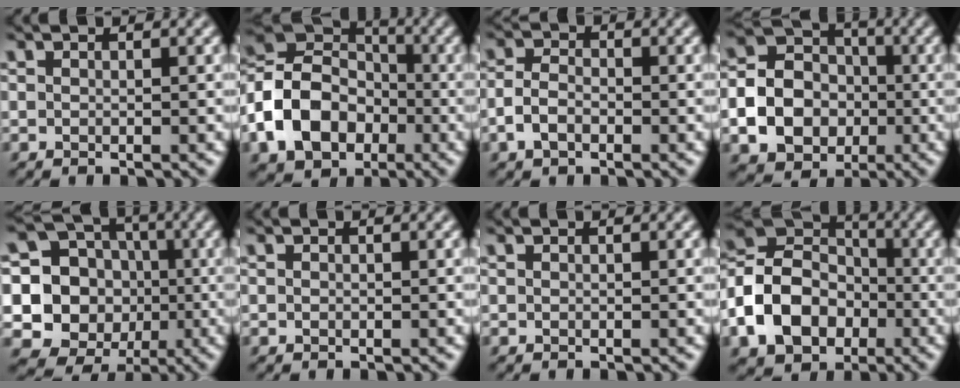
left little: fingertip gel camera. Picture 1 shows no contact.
{"total": 10.3, "force": [-3.4, 7.7, 5.9], "torque": [-0.119, -0.001, -0.077]}
{"total": 2.3, "force": [-1.3, 1.4, 1.4], "torque": [-0.034, 0.004, -0.029]}
{"total": 12.8, "force": [-3.4, 11.2, 5.1], "torque": [-0.132, -0.030, -0.072]}
{"total": 13.6, "force": [-0.4, 12.9, 4.4], "torque": [-0.129, 0.023, -0.014]}
{"total": 0.0}
{"total": 0.0}
{"total": 10.0, "force": [-3.2, 7.6, 5.6], "torque": [-0.107, -0.004, -0.076]}